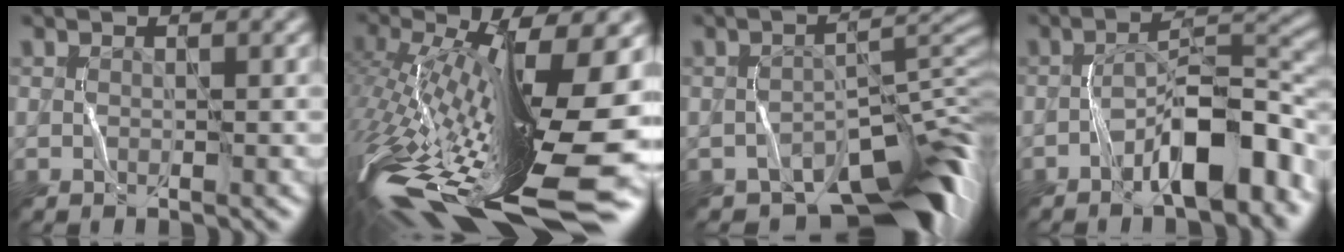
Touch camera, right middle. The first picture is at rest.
{"total": 17.5, "force": [-4.6, 4.9, 16.2], "torque": [-0.305, -0.005, -0.083]}
{"total": 10.0, "force": [-7.2, 4.3, 5.6], "torque": [-0.049, -0.001, -0.114]}
{"total": 7.5, "force": [-4.0, 2.5, 5.8], "torque": [-0.078, 0.032, -0.066]}